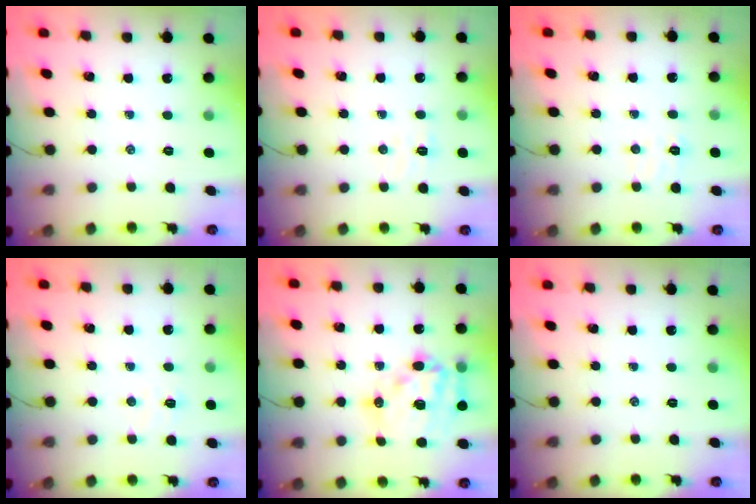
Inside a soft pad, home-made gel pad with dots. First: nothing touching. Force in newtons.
{"total": 4.5, "press": 4.4, "slide": 1.1}
{"total": 5.4, "press": 5.2, "slide": 1.4}
{"total": 3.3, "press": 3.1, "slide": 0.9}
{"total": 18.3, "press": 17.8, "slide": 4.1}
{"total": 0.0}